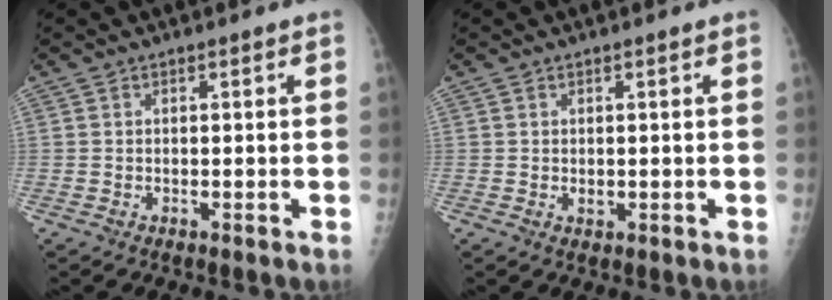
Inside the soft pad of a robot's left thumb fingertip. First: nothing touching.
{"total": 0.9, "force": [0.2, 0.6, 0.7], "torque": [-0.009, -0.004, 0.007]}